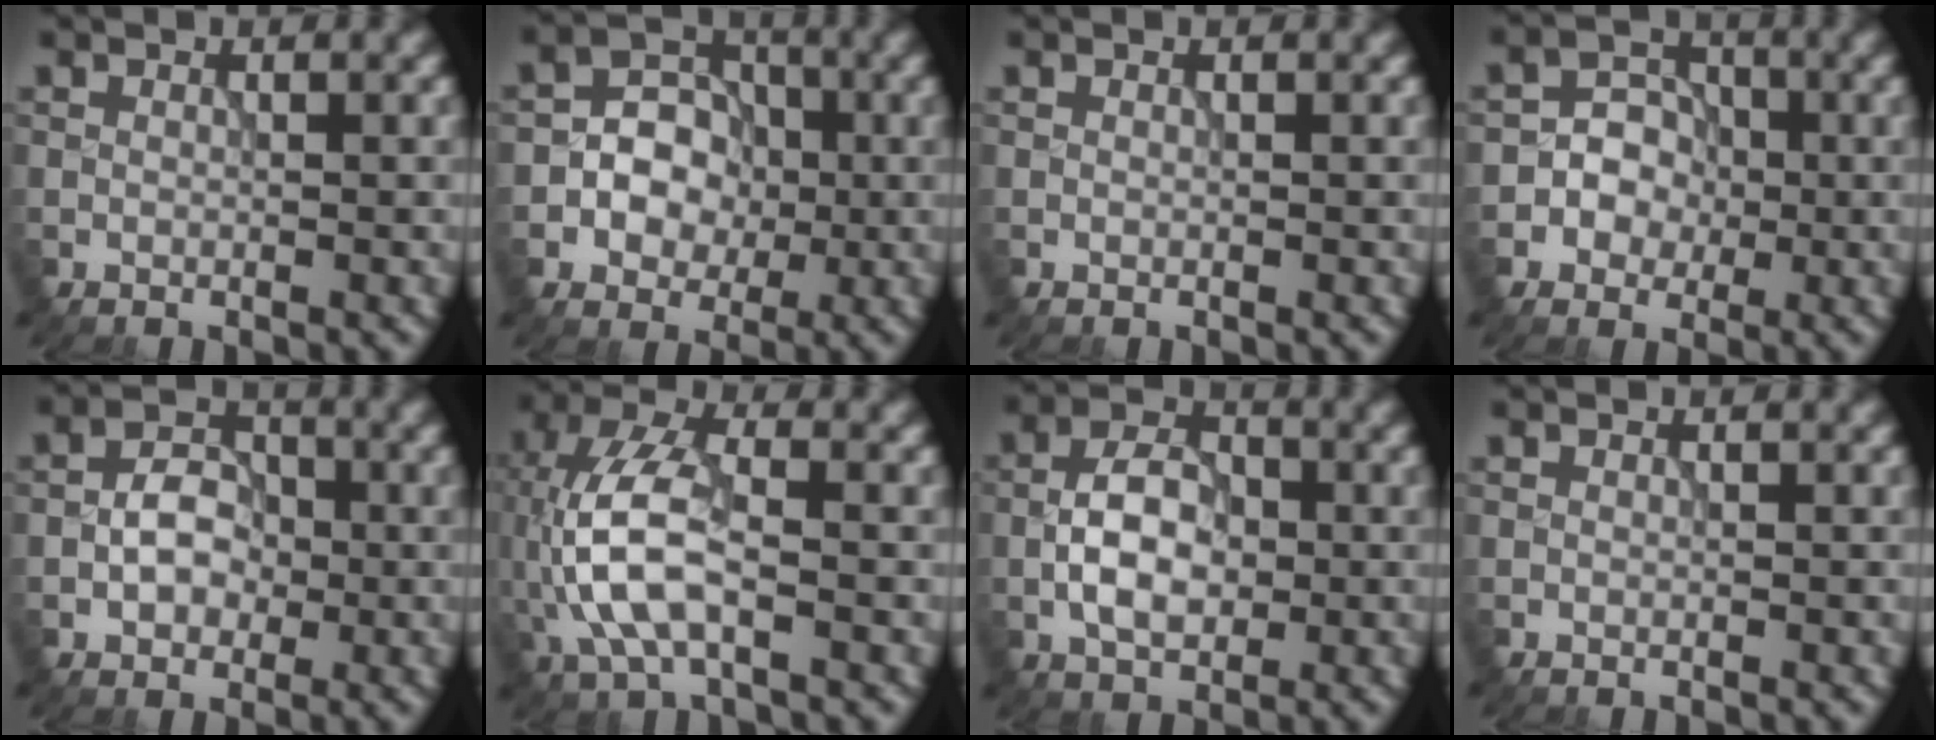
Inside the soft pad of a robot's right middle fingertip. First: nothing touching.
{"total": 4.6, "force": [-0.9, 3.7, 2.5], "torque": [-0.030, 0.005, -0.020]}
{"total": 0.0}
{"total": 3.3, "force": [-0.8, 3.0, 1.3], "torque": [0.003, 0.003, -0.031]}
{"total": 3.6, "force": [-0.7, 2.6, 2.4], "torque": [-0.040, 0.006, -0.017]}
{"total": 7.5, "force": [-1.3, 3.5, 6.5], "torque": [-0.156, 0.014, -0.028]}
{"total": 5.3, "force": [-0.9, 3.2, 4.1], "torque": [-0.074, 0.005, -0.021]}
{"total": 0.0}